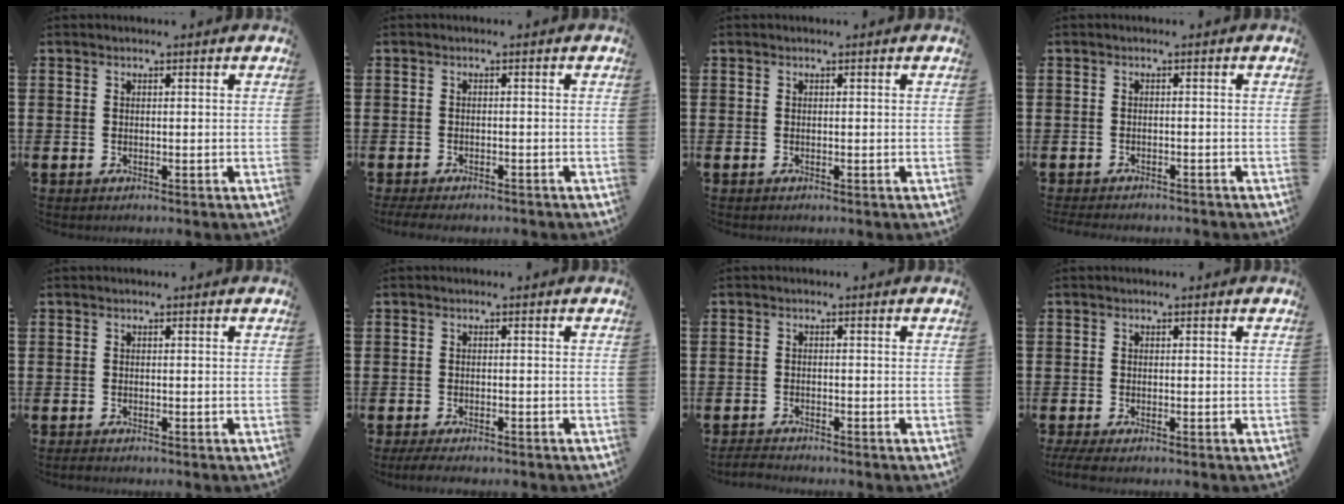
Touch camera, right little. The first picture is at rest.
{"total": 1.2, "force": [-1.1, 0.2, 0.4], "torque": [-0.010, 0.000, -0.022]}
{"total": 0.0}
{"total": 1.1, "force": [-1.1, 0.0, 0.0], "torque": [-0.003, 0.000, -0.023]}
{"total": 0.5, "force": [-0.4, 0.1, 0.3], "torque": [-0.007, -0.001, -0.009]}
{"total": 1.5, "force": [-1.2, 0.2, 0.7], "torque": [-0.014, 0.002, -0.025]}
{"total": 1.4, "force": [-1.4, 0.0, 0.2], "torque": [-0.006, 0.003, -0.029]}
{"total": 1.2, "force": [-0.7, 0.1, 0.9], "torque": [-0.015, -0.003, -0.012]}